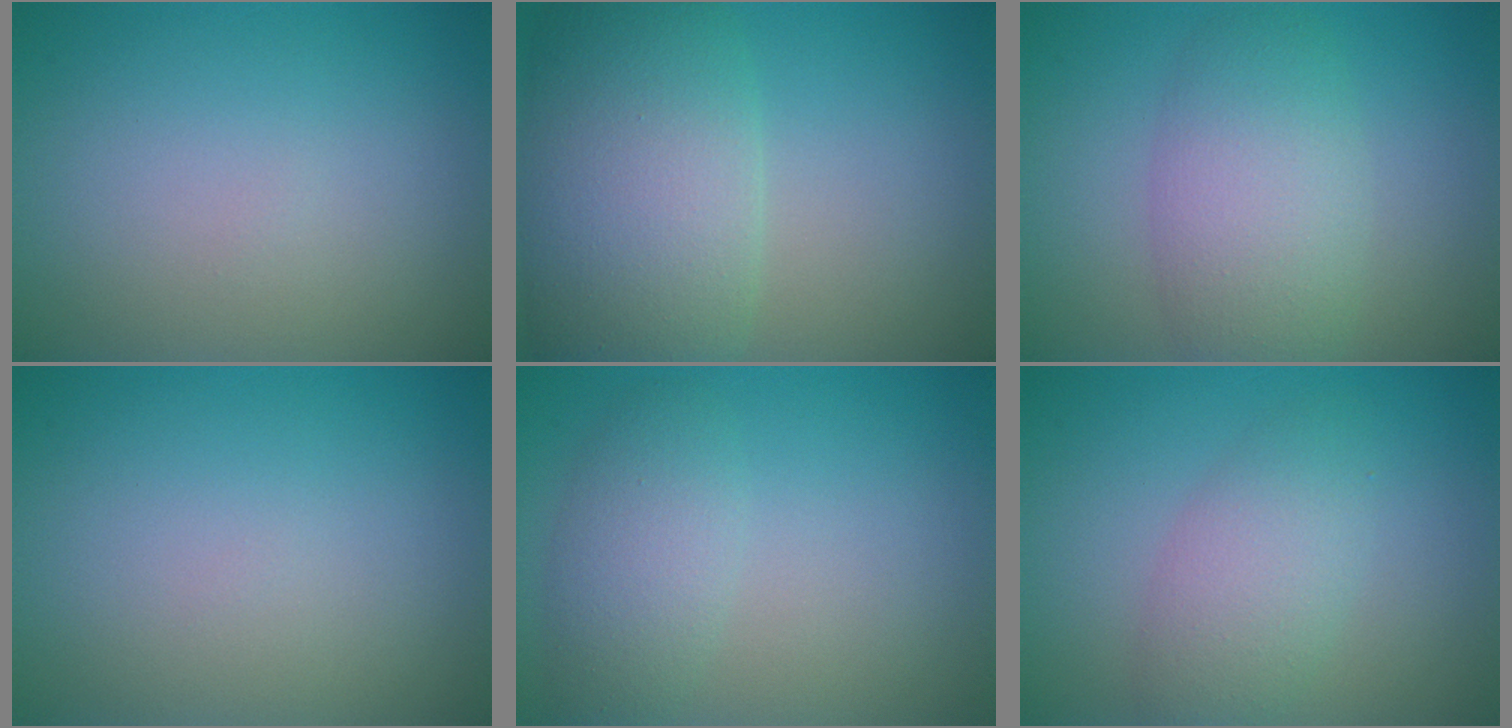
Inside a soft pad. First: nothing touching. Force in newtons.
{"total": 8.0, "press": 8.0, "slide": 0.7}
{"total": 5.6, "press": 5.6, "slide": 0.2}
{"total": 0.0}
{"total": 2.6, "press": 2.6, "slide": 0.2}
{"total": 3.4, "press": 3.3, "slide": 0.1}